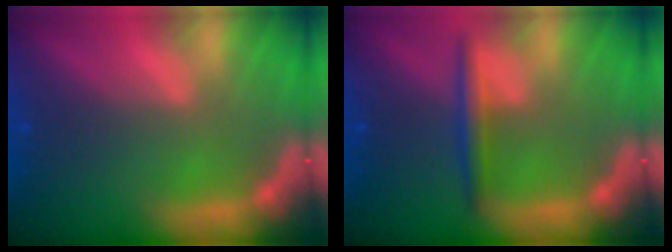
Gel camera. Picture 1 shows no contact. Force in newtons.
{"total": 2.5}